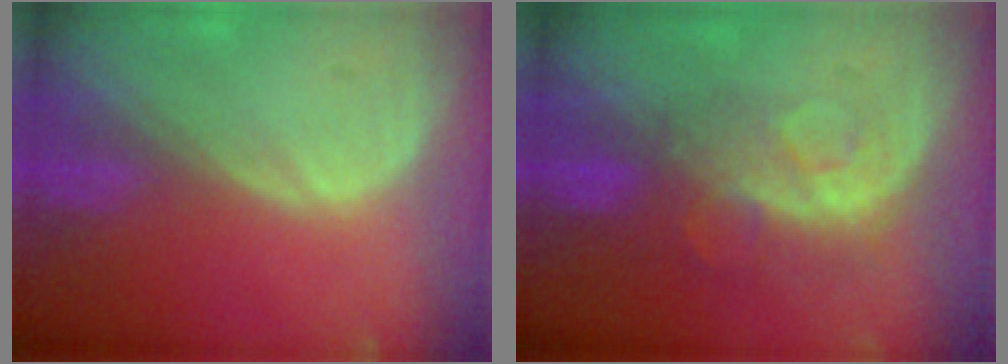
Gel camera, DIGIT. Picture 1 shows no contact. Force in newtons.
{"total": 8.3, "press": 7.0, "slide": 4.5}